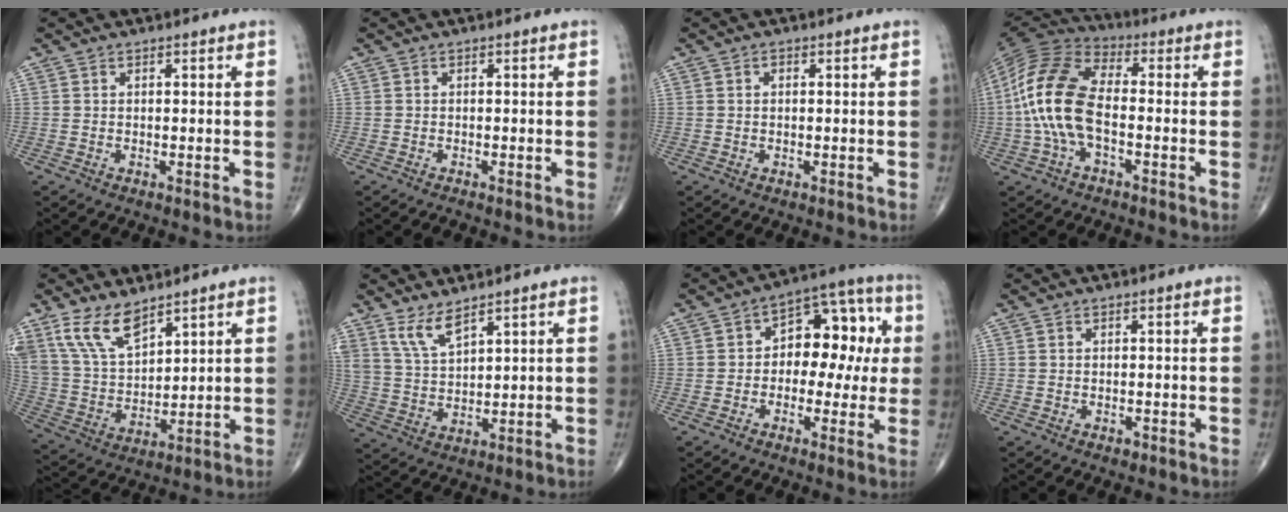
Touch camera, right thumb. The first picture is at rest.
{"total": 0.5, "force": [-0.4, 0.0, 0.3], "torque": [-0.003, -0.001, -0.010]}
{"total": 0.6, "force": [0.1, 0.4, 0.5], "torque": [-0.008, 0.003, 0.002]}
{"total": 15.4, "force": [-1.9, 8.0, 13.1], "torque": [-0.275, 0.034, -0.046]}
{"total": 11.3, "force": [7.8, 5.0, 6.3], "torque": [-0.114, -0.036, 0.172]}
{"total": 5.9, "force": [4.5, 1.6, 3.4], "torque": [-0.066, -0.030, 0.097]}
{"total": 12.9, "force": [0.8, 8.3, 9.9], "torque": [-0.084, 0.044, 0.002]}
{"total": 0.7, "force": [-0.4, 0.4, 0.4], "torque": [-0.003, 0.000, -0.006]}